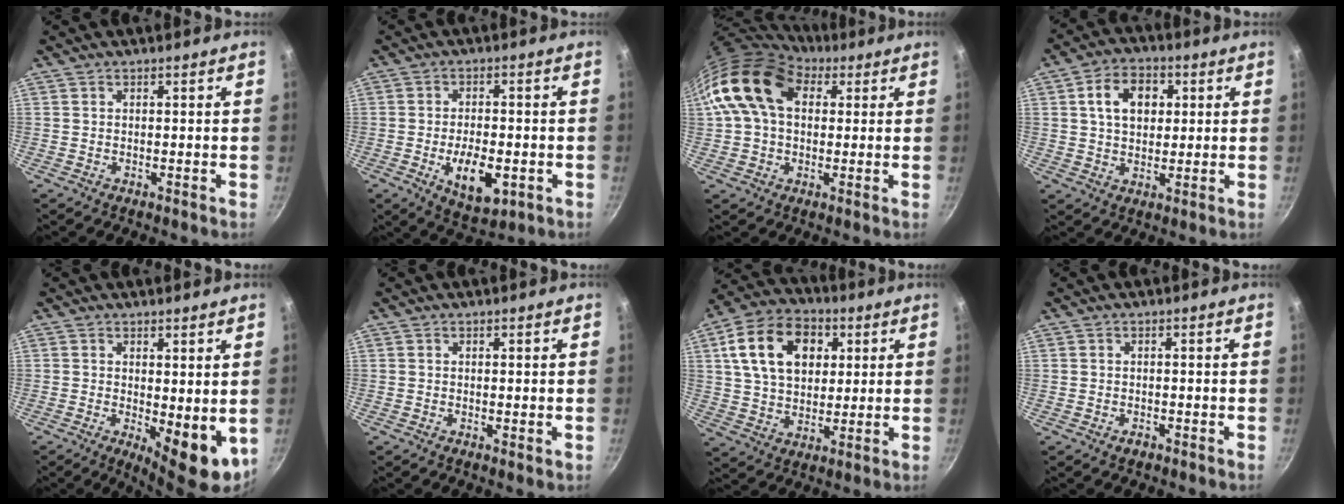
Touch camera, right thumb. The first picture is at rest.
{"total": 9.9, "force": [-2.7, 5.0, 8.1], "torque": [-0.112, 0.001, -0.033]}
{"total": 15.9, "force": [4.4, 10.9, 10.6], "torque": [-0.175, 0.019, 0.063]}
{"total": 9.5, "force": [2.4, 6.8, 6.2], "torque": [-0.083, 0.007, 0.033]}
{"total": 8.8, "force": [-0.1, 3.5, 8.1], "torque": [-0.097, -0.013, 0.010]}
{"total": 0.6, "force": [0.2, 0.2, 0.5], "torque": [-0.008, -0.003, 0.002]}
{"total": 17.0, "force": [5.1, 11.8, 11.1], "torque": [-0.171, 0.003, 0.079]}
{"total": 1.0, "force": [-0.6, 0.6, 0.6], "torque": [-0.010, 0.002, -0.010]}